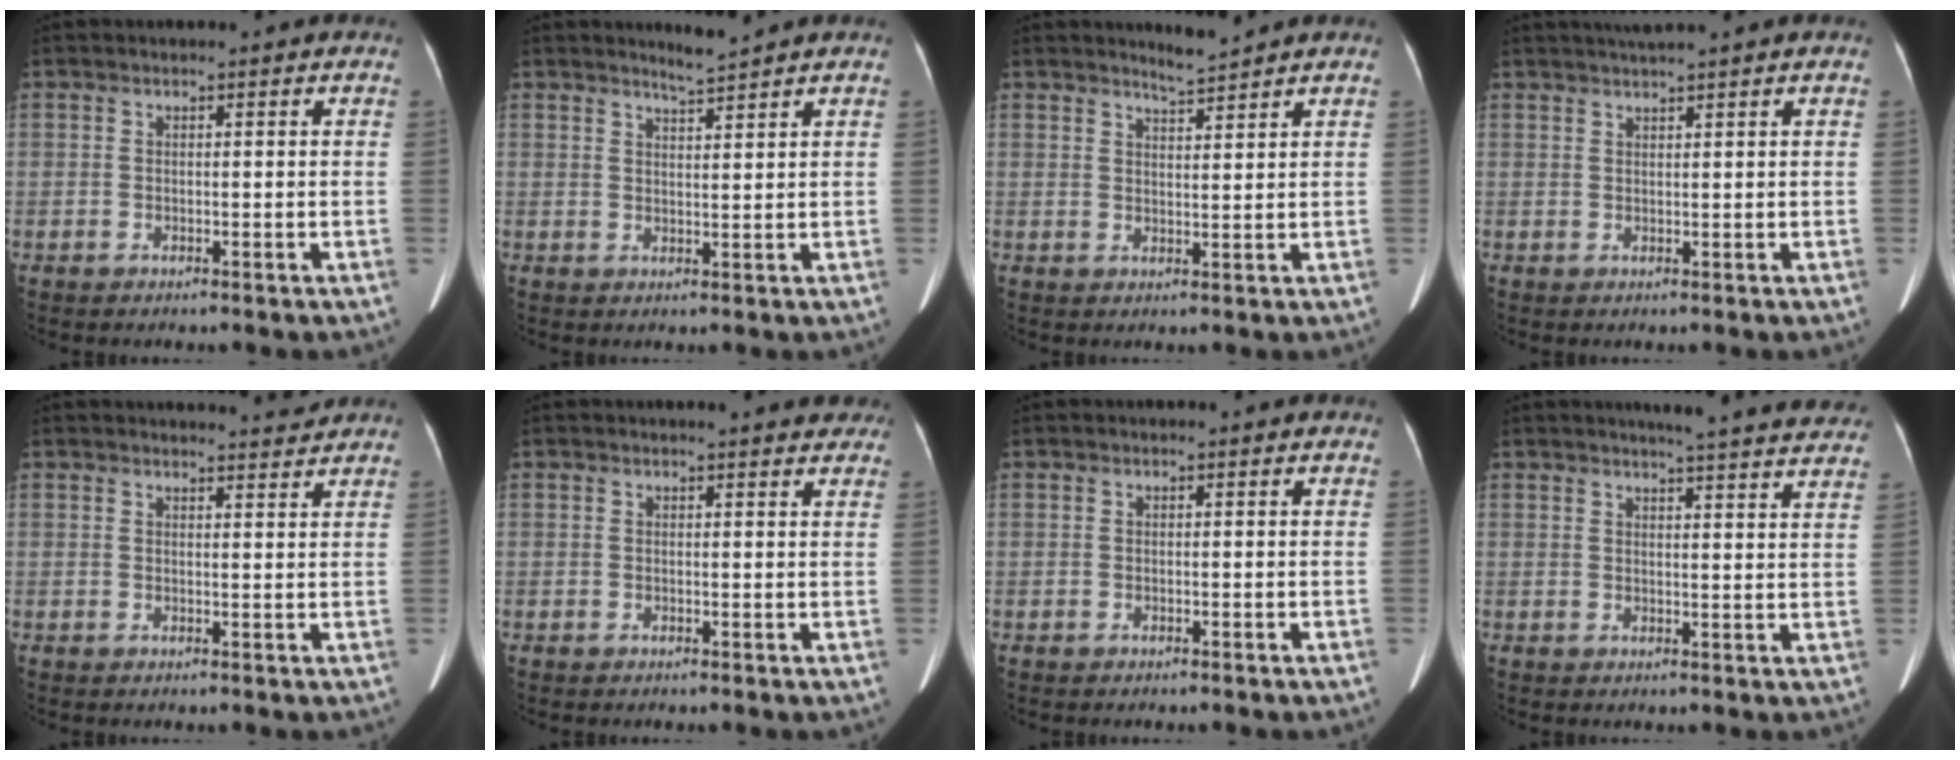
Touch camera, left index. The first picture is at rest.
{"total": 2.3, "force": [2.2, -0.8, 0.4], "torque": [-0.015, -0.008, 0.043]}
{"total": 2.5, "force": [2.4, -0.6, 0.3], "torque": [-0.012, -0.007, 0.048]}
{"total": 3.1, "force": [2.7, -0.8, 1.3], "torque": [-0.017, 0.019, 0.049]}
{"total": 4.3, "force": [4.3, 0.0, 0.5], "torque": [-0.010, 0.002, 0.050]}
{"total": 7.0, "force": [6.2, 1.6, 2.8], "torque": [-0.026, 0.003, 0.058]}
{"total": 0.0}
{"total": 16.7, "force": [15.5, 1.1, 6.2], "torque": [-0.073, -0.022, 0.172]}